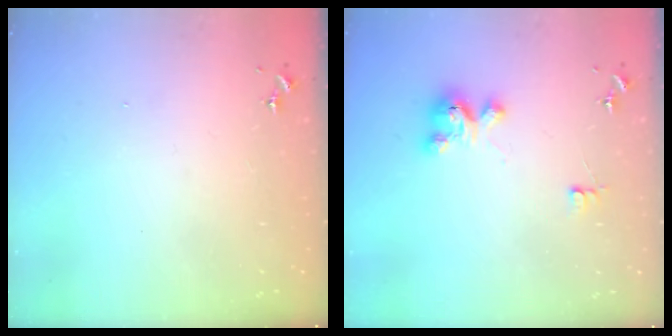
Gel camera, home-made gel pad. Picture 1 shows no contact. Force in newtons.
{"total": 4.2, "press": 4.2, "slide": 0.3}